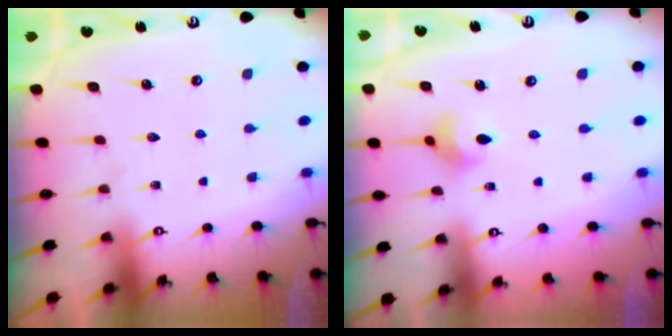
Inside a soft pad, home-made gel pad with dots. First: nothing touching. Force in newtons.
{"total": 5.0, "press": 5.0, "slide": 0.8}